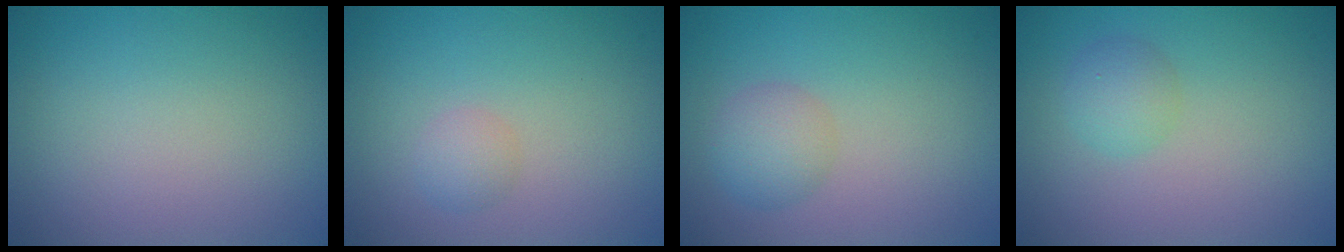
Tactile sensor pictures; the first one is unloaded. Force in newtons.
{"total": 1.4, "press": 1.4, "slide": 0.0}
{"total": 2.5, "press": 2.5, "slide": 0.1}
{"total": 1.8, "press": 1.8, "slide": 0.1}